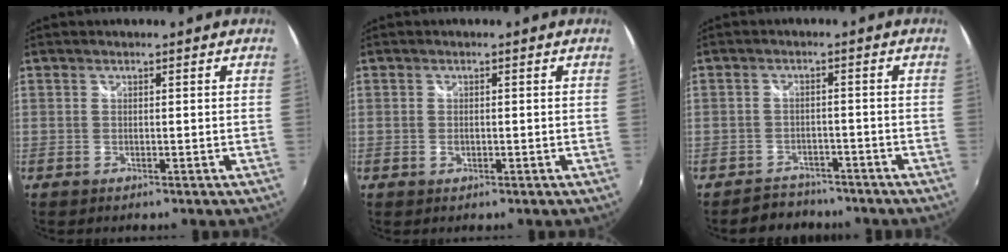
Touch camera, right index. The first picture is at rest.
{"total": 1.2, "force": [-0.4, 0.9, 0.8], "torque": [-0.015, -0.002, -0.006]}
{"total": 5.4, "force": [-4.6, 2.9, 0.3], "torque": [-0.021, 0.012, -0.067]}